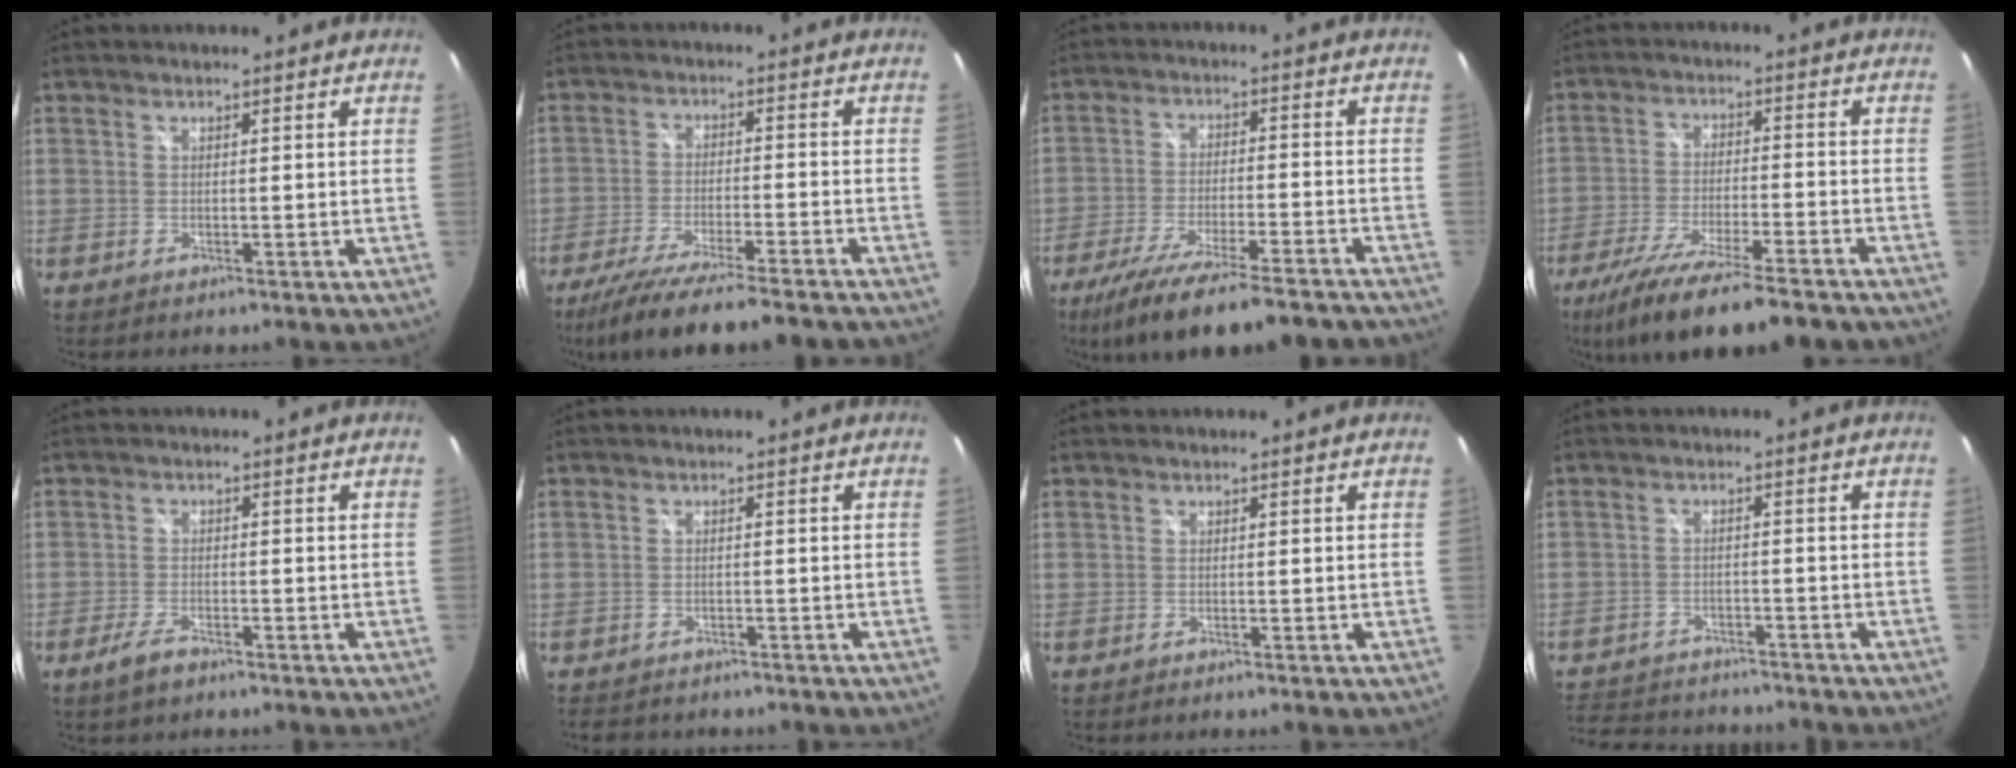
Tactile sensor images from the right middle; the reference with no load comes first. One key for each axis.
{"total": 16.1, "fx": -13.8, "fy": 0.4, "fz": 8.3, "tx": -0.165, "ty": -0.038, "tz": -0.222}
{"total": 20.7, "fx": -17.3, "fy": 2.8, "fz": 11.0, "tx": -0.208, "ty": -0.048, "tz": -0.262}
{"total": 18.5, "fx": -14.9, "fy": 2.5, "fz": 10.7, "tx": -0.213, "ty": -0.048, "tz": -0.243}
{"total": 3.4, "fx": -2.5, "fy": 1.1, "fz": 2.0, "tx": -0.055, "ty": -0.006, "tz": -0.049}
{"total": 3.7, "fx": -3.2, "fy": 1.4, "fz": 1.1, "tx": -0.026, "ty": -0.010, "tz": -0.048}
{"total": 0.0}
{"total": 12.3, "fx": -10.7, "fy": 4.6, "fz": 4.0, "tx": -0.110, "ty": 0.010, "tz": -0.162}